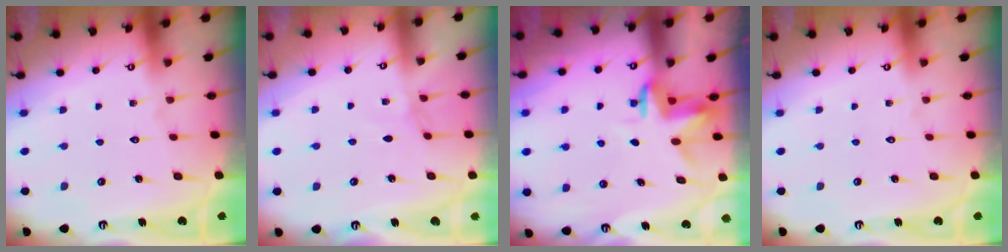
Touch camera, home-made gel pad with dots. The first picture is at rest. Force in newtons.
{"total": 2.2, "press": 2.1, "slide": 0.4}
{"total": 3.4, "press": 3.4, "slide": 0.2}
{"total": 0.0}